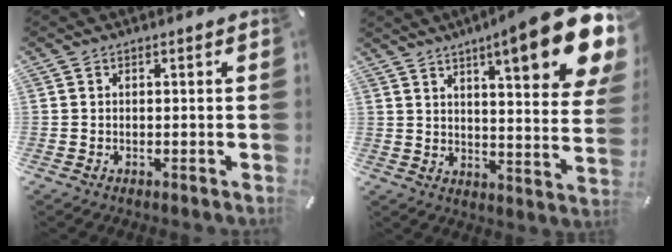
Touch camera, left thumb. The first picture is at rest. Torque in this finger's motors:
{"motor_torque": [2.84, 2.17, 1.73, -1.04, 0.44]}